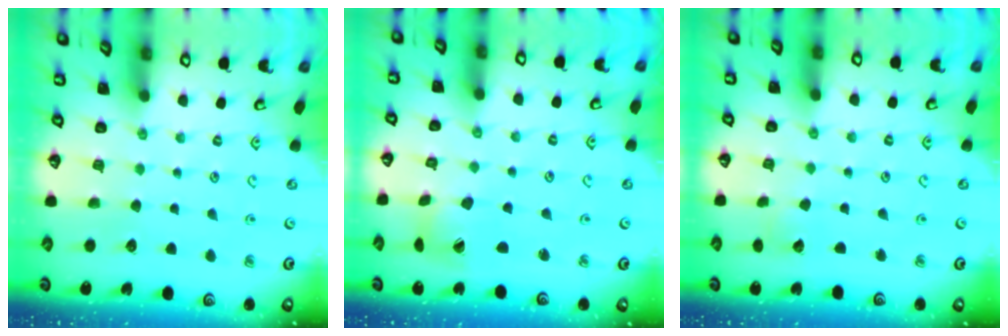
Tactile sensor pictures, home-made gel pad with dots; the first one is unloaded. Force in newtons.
{"total": 7.5, "press": 7.5, "slide": 0.6}
{"total": 2.8, "press": 2.7, "slide": 0.3}